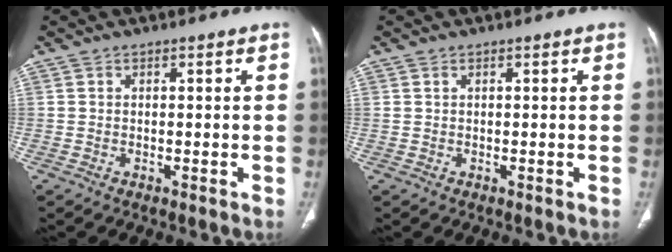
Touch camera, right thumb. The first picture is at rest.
{"total": 0.0}